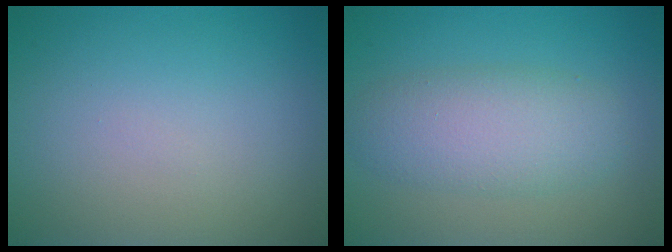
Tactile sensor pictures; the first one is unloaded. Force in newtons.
{"total": 4.8, "press": 4.8, "slide": 0.3}